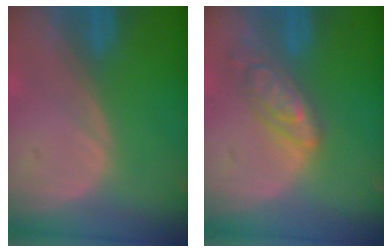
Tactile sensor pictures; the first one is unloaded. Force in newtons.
{"total": 6.5, "press": 5.7, "slide": 3.0}